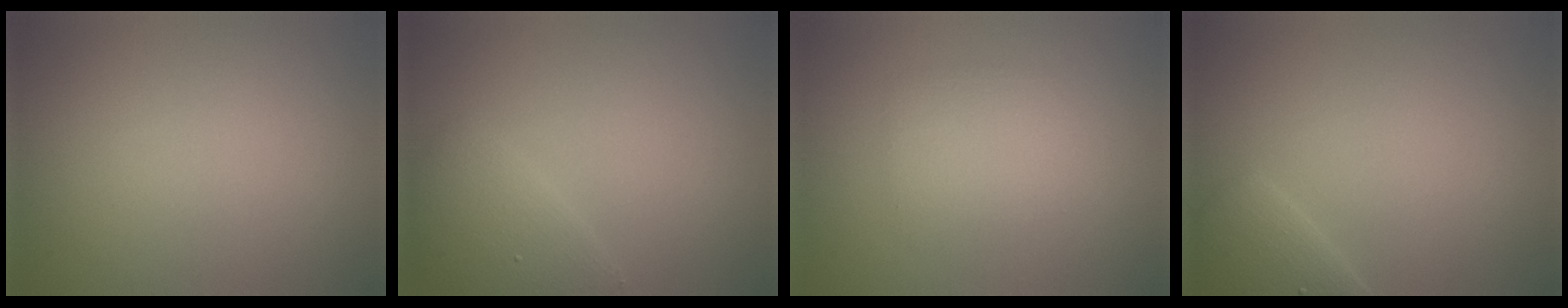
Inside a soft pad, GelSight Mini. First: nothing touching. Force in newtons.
{"total": 2.7, "press": 2.7, "slide": 0.2}
{"total": 2.3, "press": 2.3, "slide": 0.1}
{"total": 2.7, "press": 2.7, "slide": 0.2}